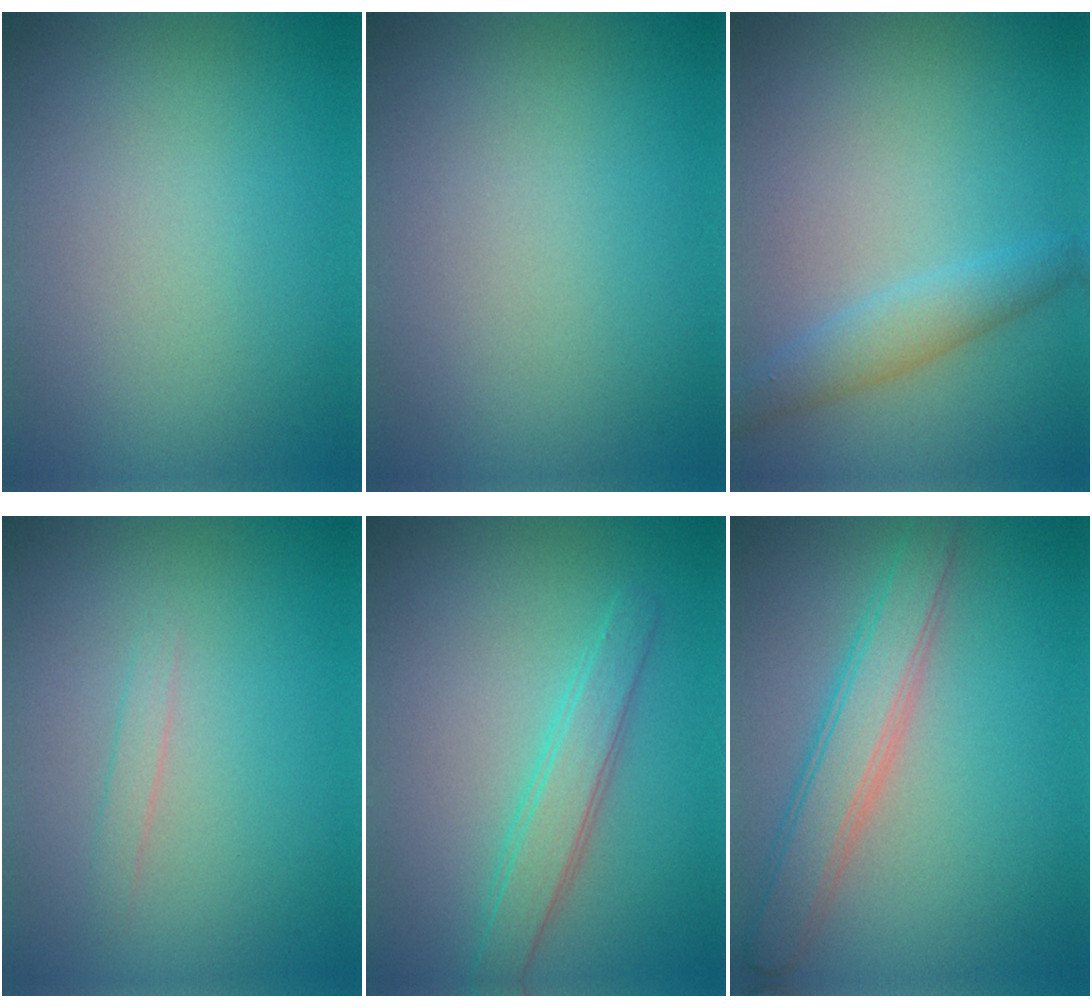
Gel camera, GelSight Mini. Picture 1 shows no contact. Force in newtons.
{"total": 0.0}
{"total": 2.5, "press": 2.5, "slide": 0.0}
{"total": 0.9, "press": 0.9, "slide": 0.1}
{"total": 2.9, "press": 2.9, "slide": 0.1}
{"total": 4.5, "press": 4.5, "slide": 0.1}